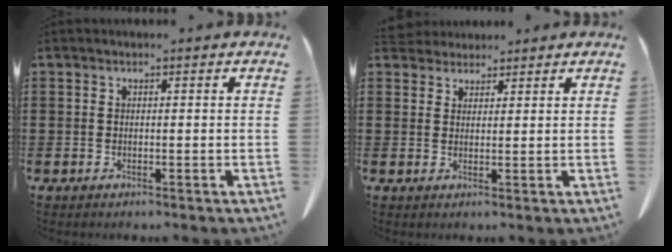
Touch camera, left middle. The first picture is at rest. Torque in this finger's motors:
{"motor_torque": [0.10, 0.00, 0.08, 0.00]}